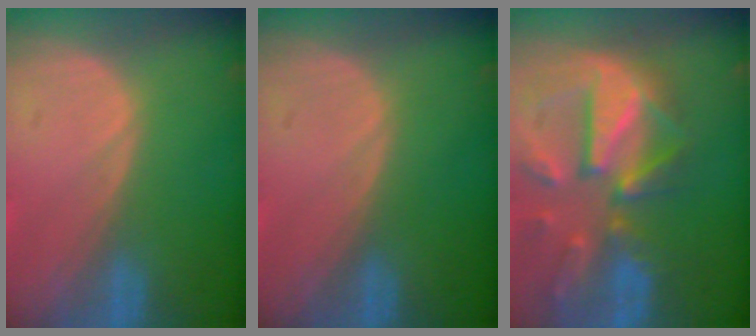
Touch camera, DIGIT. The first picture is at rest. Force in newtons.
{"total": 0.0}
{"total": 12.1, "press": 10.5, "slide": 5.9}